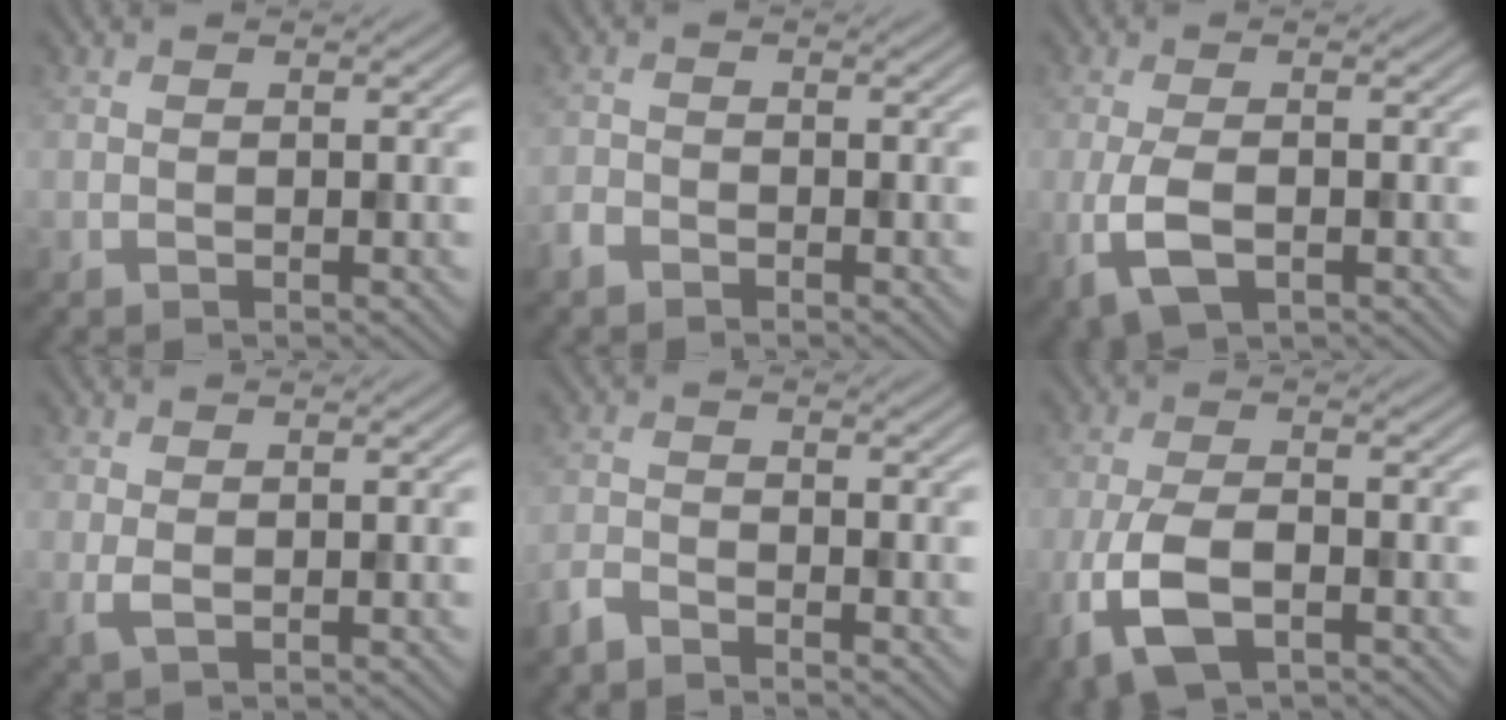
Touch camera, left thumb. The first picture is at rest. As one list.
[{"total": 1.8, "force": [-1.5, 0.9, 0.5], "torque": [-0.012, -0.001, -0.036]}, {"total": 5.0, "force": [-1.6, 2.1, 4.2], "torque": [-0.103, -0.010, -0.032]}, {"total": 1.6, "force": [0.3, 0.7, 1.4], "torque": [-0.034, -0.001, 0.008]}, {"total": 2.6, "force": [-2.4, 0.5, 0.9], "torque": [-0.023, -0.006, -0.059]}, {"total": 7.5, "force": [-3.3, 3.3, 5.9], "torque": [-0.140, -0.013, -0.068]}]